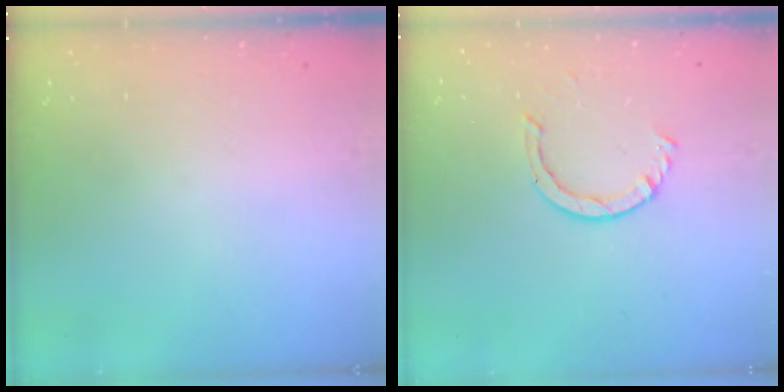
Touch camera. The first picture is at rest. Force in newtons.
{"total": 3.2, "press": 3.2, "slide": 0.3}